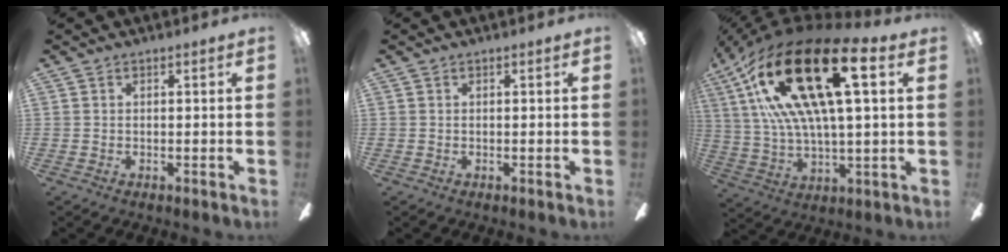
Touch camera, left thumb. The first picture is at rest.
{"total": 0.0}
{"total": 31.2, "force": [11.6, 12.3, 26.2], "torque": [-0.509, -0.048, 0.187]}